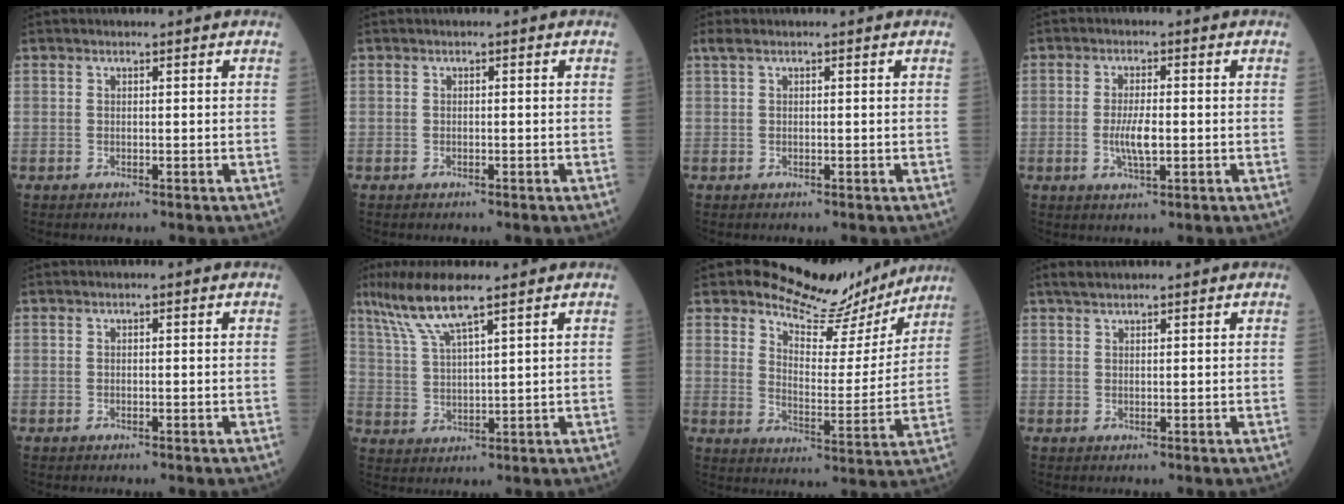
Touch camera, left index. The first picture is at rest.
{"total": 0.0}
{"total": 1.7, "force": [1.2, 0.5, 1.1], "torque": [-0.025, 0.026, 0.021]}
{"total": 4.3, "force": [-0.9, 1.0, 4.1], "torque": [-0.085, -0.008, -0.016]}
{"total": 0.0}
{"total": 8.0, "force": [5.8, 0.3, 5.5], "torque": [-0.114, 0.005, 0.113]}
{"total": 12.9, "force": [11.8, 4.4, 2.9], "torque": [-0.041, -0.027, 0.158]}
{"total": 2.8, "force": [2.3, 0.5, 1.4], "torque": [-0.024, 0.020, 0.041]}